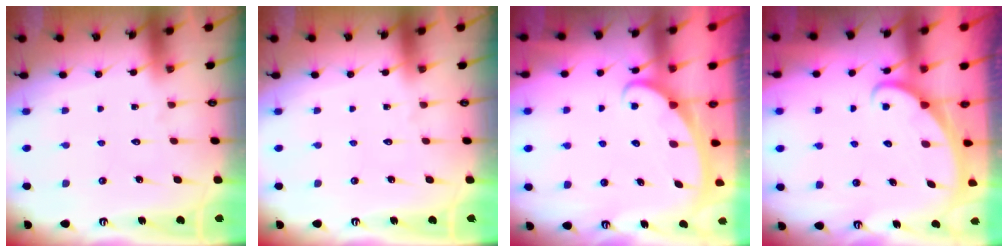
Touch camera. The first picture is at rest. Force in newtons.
{"total": 0.0}
{"total": 2.5, "press": 2.5, "slide": 0.4}
{"total": 2.1, "press": 2.1, "slide": 0.1}